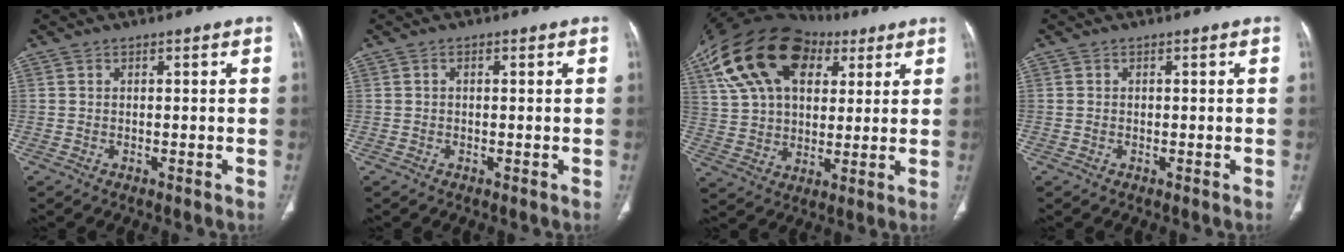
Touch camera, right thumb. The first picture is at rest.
{"total": 0.5, "force": [0.1, 0.3, 0.5], "torque": [-0.009, 0.003, 0.001]}
{"total": 24.0, "force": [11.1, 14.6, 15.5], "torque": [-0.284, 0.017, 0.194]}
{"total": 0.6, "force": [0.0, 0.5, 0.4], "torque": [-0.012, 0.007, 0.004]}